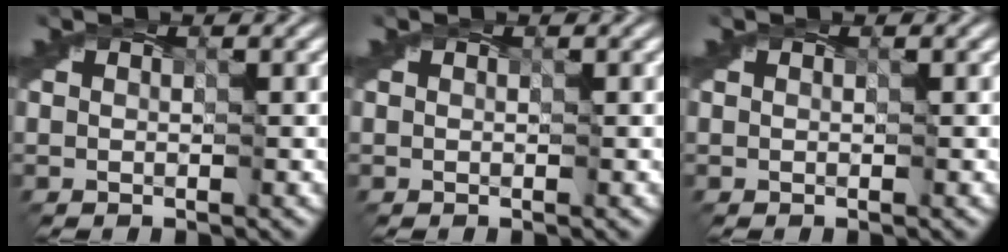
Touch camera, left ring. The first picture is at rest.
{"total": 0.0}
{"total": 0.0}